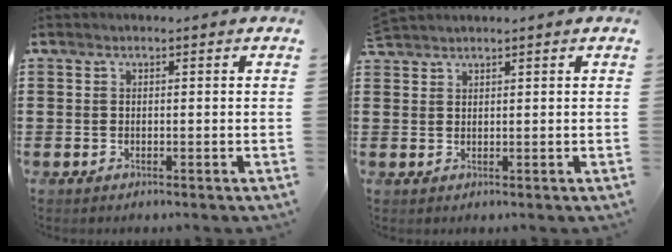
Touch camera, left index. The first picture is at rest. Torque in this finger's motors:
{"motor_torque": [-1.85, 0.28, -0.76, -0.21]}